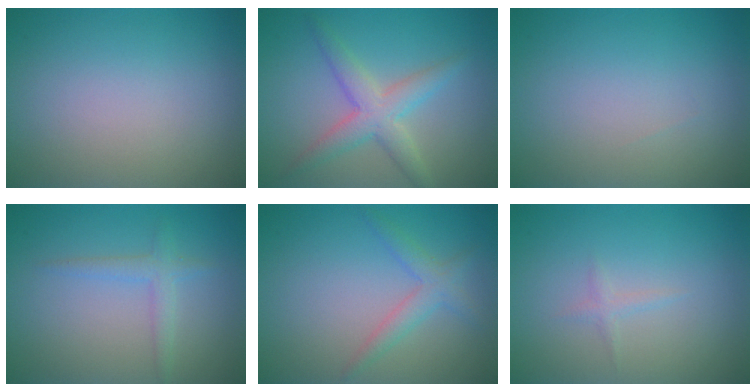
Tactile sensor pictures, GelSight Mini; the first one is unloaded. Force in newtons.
{"total": 3.8, "press": 3.8, "slide": 0.1}
{"total": 0.0}
{"total": 1.8, "press": 1.8, "slide": 0.2}
{"total": 2.2, "press": 2.2, "slide": 0.1}
{"total": 0.8, "press": 0.8, "slide": 0.1}